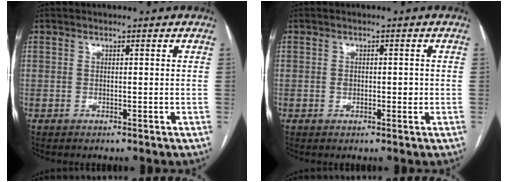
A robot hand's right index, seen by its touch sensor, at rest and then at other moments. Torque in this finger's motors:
{"motor_torque": [0.41, 0.10, 0.14, 0.02]}